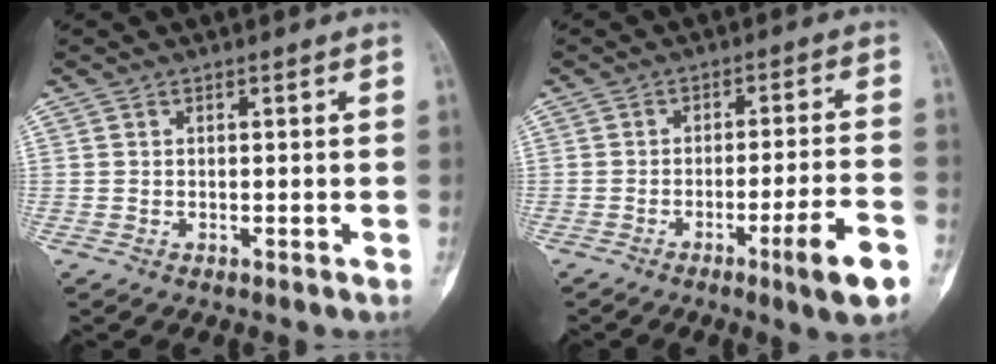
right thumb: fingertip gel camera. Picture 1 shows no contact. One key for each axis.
{"total": 9.3, "fx": -4.7, "fy": 0.5, "fz": 8.1, "tx": -0.121, "ty": 0.015, "tz": -0.068}